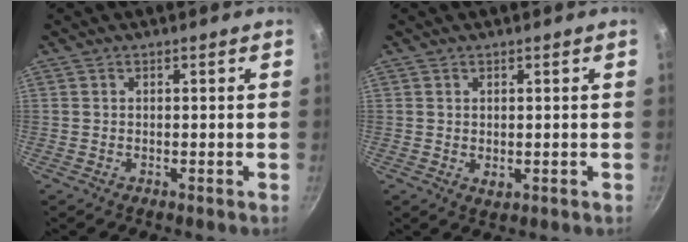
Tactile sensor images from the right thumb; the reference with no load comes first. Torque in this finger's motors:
{"motor_torque": [-0.64, 0.22, -0.07, -0.11, -0.02]}